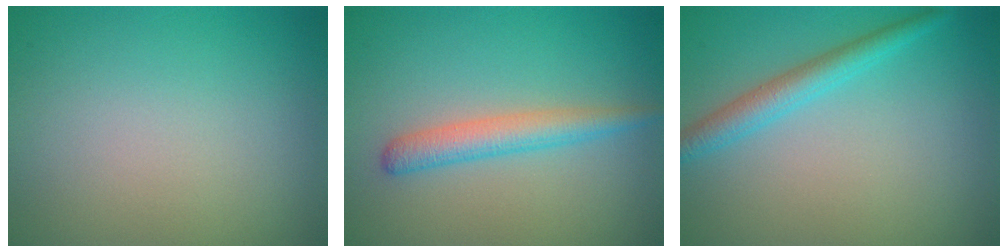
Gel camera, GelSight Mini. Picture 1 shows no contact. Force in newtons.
{"total": 2.8, "press": 2.8, "slide": 0.2}
{"total": 2.7, "press": 2.7, "slide": 0.2}